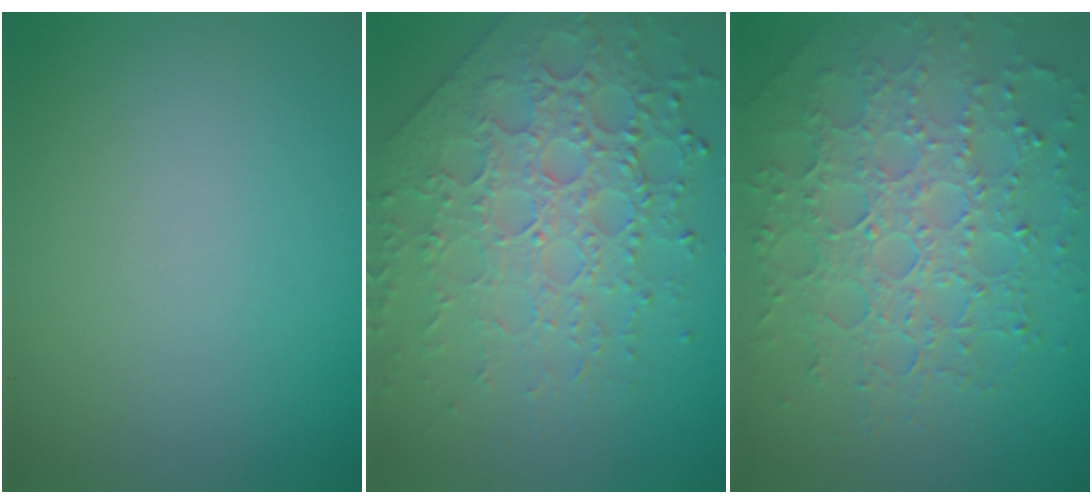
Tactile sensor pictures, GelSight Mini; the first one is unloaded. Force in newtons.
{"total": 7.6, "press": 5.5, "slide": 5.3}
{"total": 7.7, "press": 5.4, "slide": 5.4}